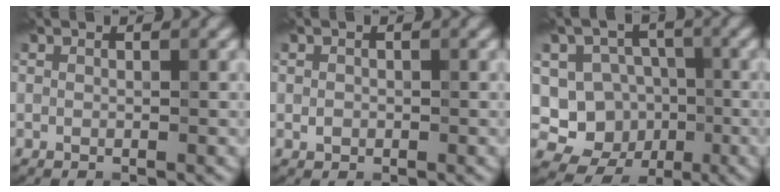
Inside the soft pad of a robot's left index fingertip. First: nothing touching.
{"total": 0.8, "force": [-0.1, 0.7, 0.4], "torque": [-0.004, -0.002, -0.003]}
{"total": 8.3, "force": [-1.7, 7.8, 2.2], "torque": [-0.031, 0.013, -0.041]}